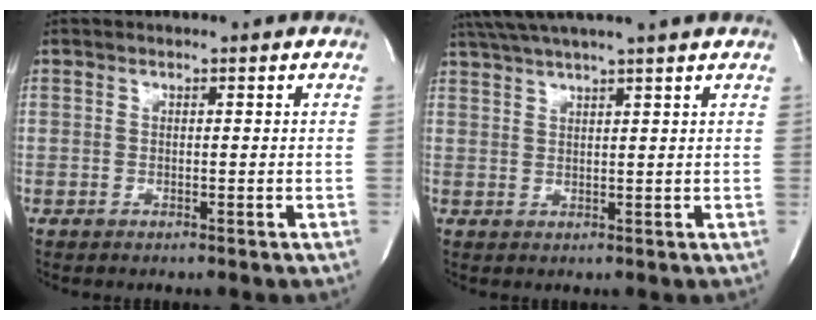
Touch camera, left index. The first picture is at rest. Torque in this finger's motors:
{"motor_torque": [0.57, -0.51, 0.42, 0.19]}